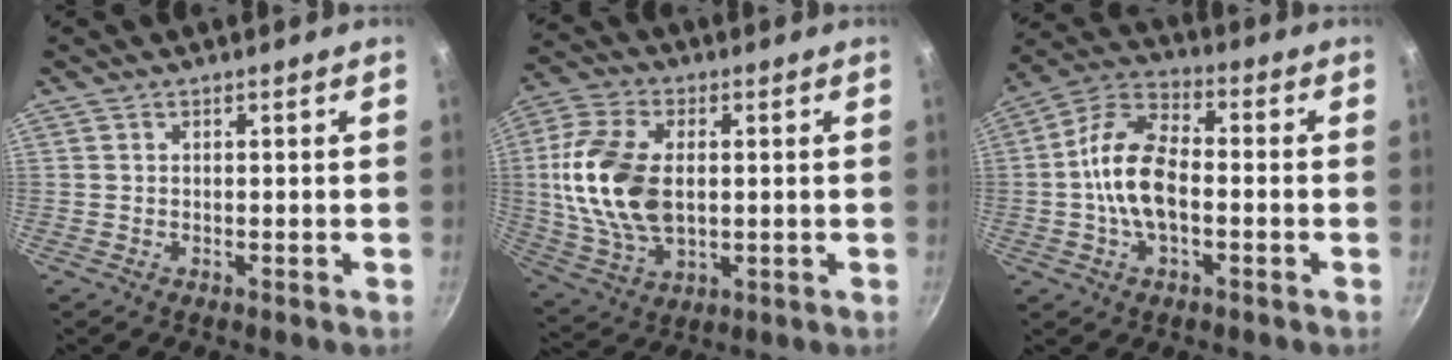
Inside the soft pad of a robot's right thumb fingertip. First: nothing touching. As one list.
[{"total": 16.9, "force": [1.1, 10.5, 13.3], "torque": [-0.253, 0.003, 0.021]}, {"total": 12.9, "force": [-1.5, 6.9, 10.7], "torque": [-0.189, 0.040, -0.043]}]